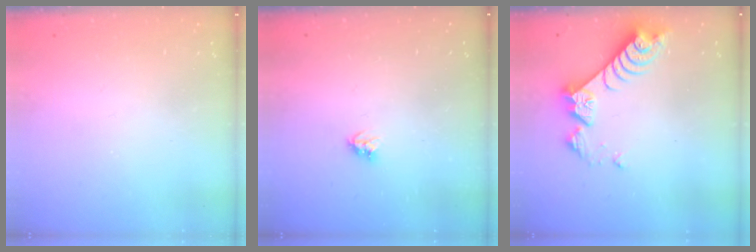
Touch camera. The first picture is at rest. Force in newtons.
{"total": 3.6, "press": 3.6, "slide": 0.5}
{"total": 8.1, "press": 8.0, "slide": 0.6}